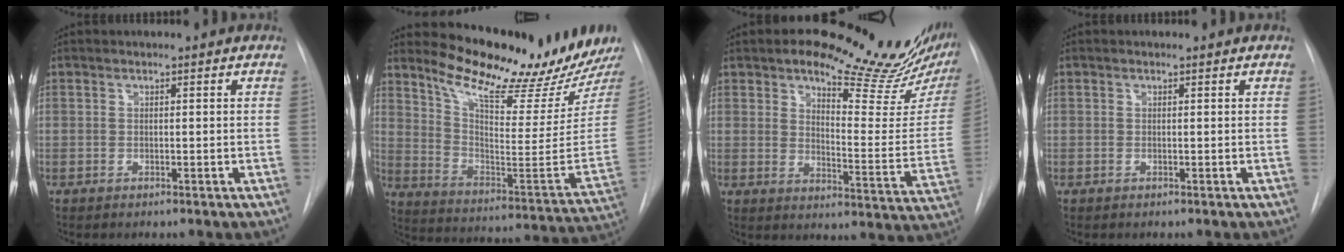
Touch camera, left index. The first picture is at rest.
{"total": 19.3, "force": [16.9, 1.2, 9.3], "torque": [-0.155, -0.078, 0.255]}
{"total": 19.5, "force": [16.2, 3.8, 10.1], "torque": [-0.128, -0.070, 0.198]}
{"total": 0.0}